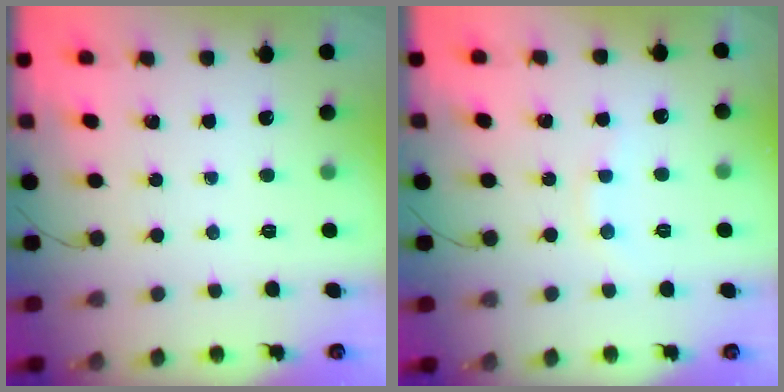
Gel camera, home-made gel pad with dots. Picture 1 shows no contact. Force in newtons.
{"total": 6.4, "press": 6.3, "slide": 1.3}